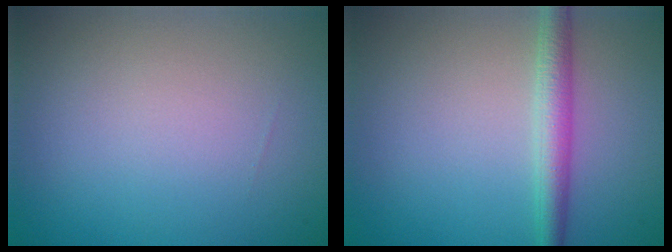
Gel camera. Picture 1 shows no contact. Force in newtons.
{"total": 2.8, "press": 2.8, "slide": 0.0}